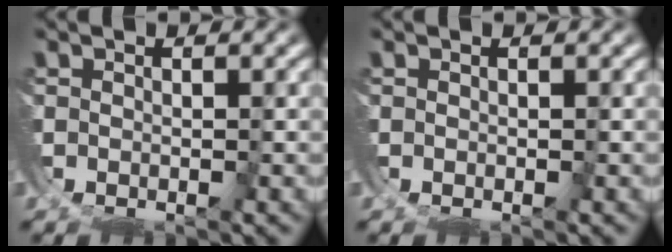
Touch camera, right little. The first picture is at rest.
{"total": 0.0}